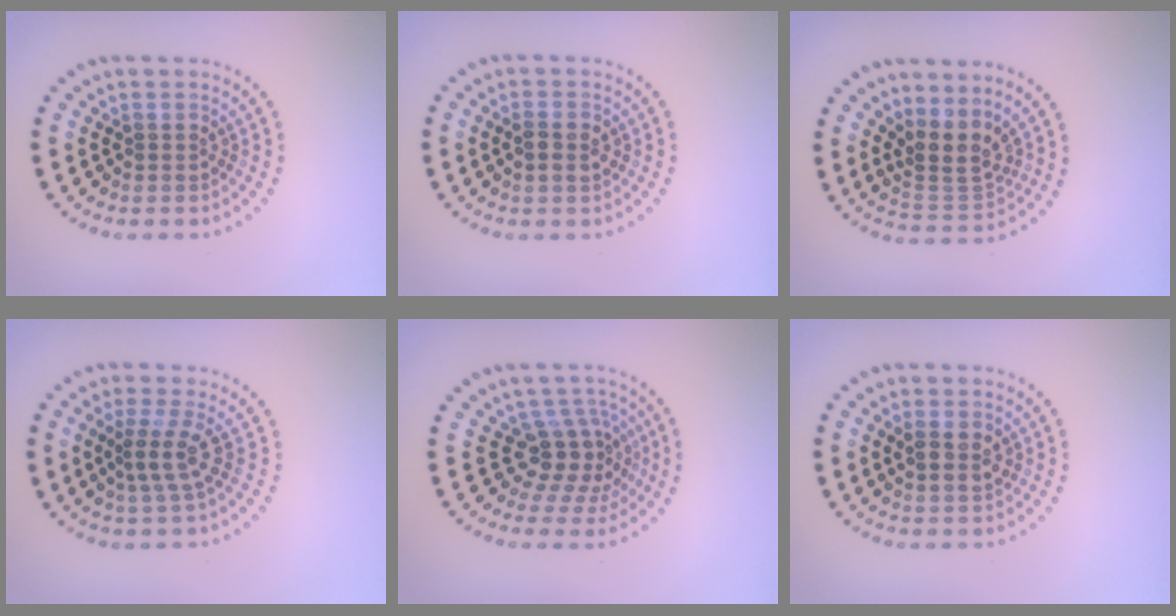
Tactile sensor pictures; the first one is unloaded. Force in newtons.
{"total": 1.8, "press": 1.8, "slide": 0.1}
{"total": 3.5, "press": 2.6, "slide": 2.3}
{"total": 2.8, "press": 2.0, "slide": 1.9}
{"total": 4.1, "press": 3.1, "slide": 2.7}
{"total": 2.1, "press": 2.0, "slide": 0.4}